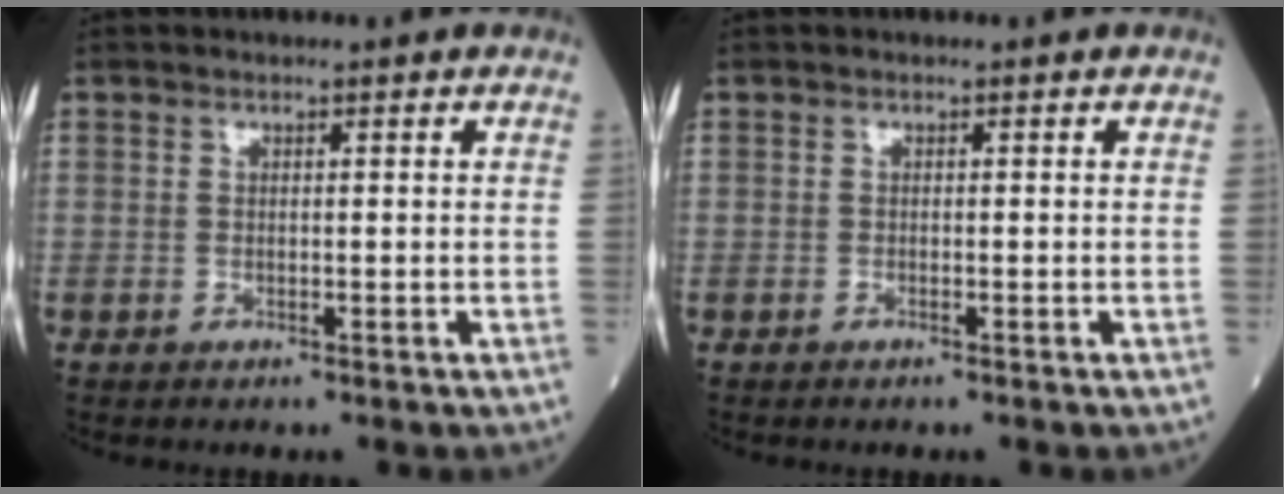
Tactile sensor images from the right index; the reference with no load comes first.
{"total": 0.0}